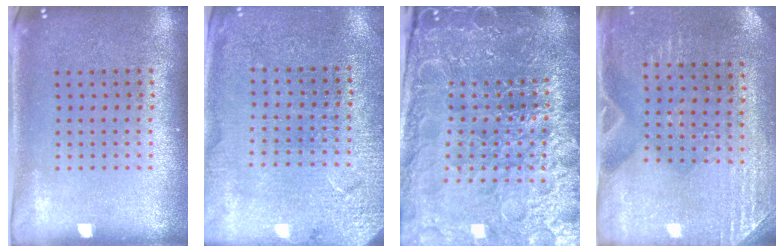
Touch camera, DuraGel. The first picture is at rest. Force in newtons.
{"total": 2.7, "press": 2.7, "slide": 0.1}
{"total": 6.1, "press": 5.4, "slide": 2.8}
{"total": 2.9, "press": 2.6, "slide": 1.1}